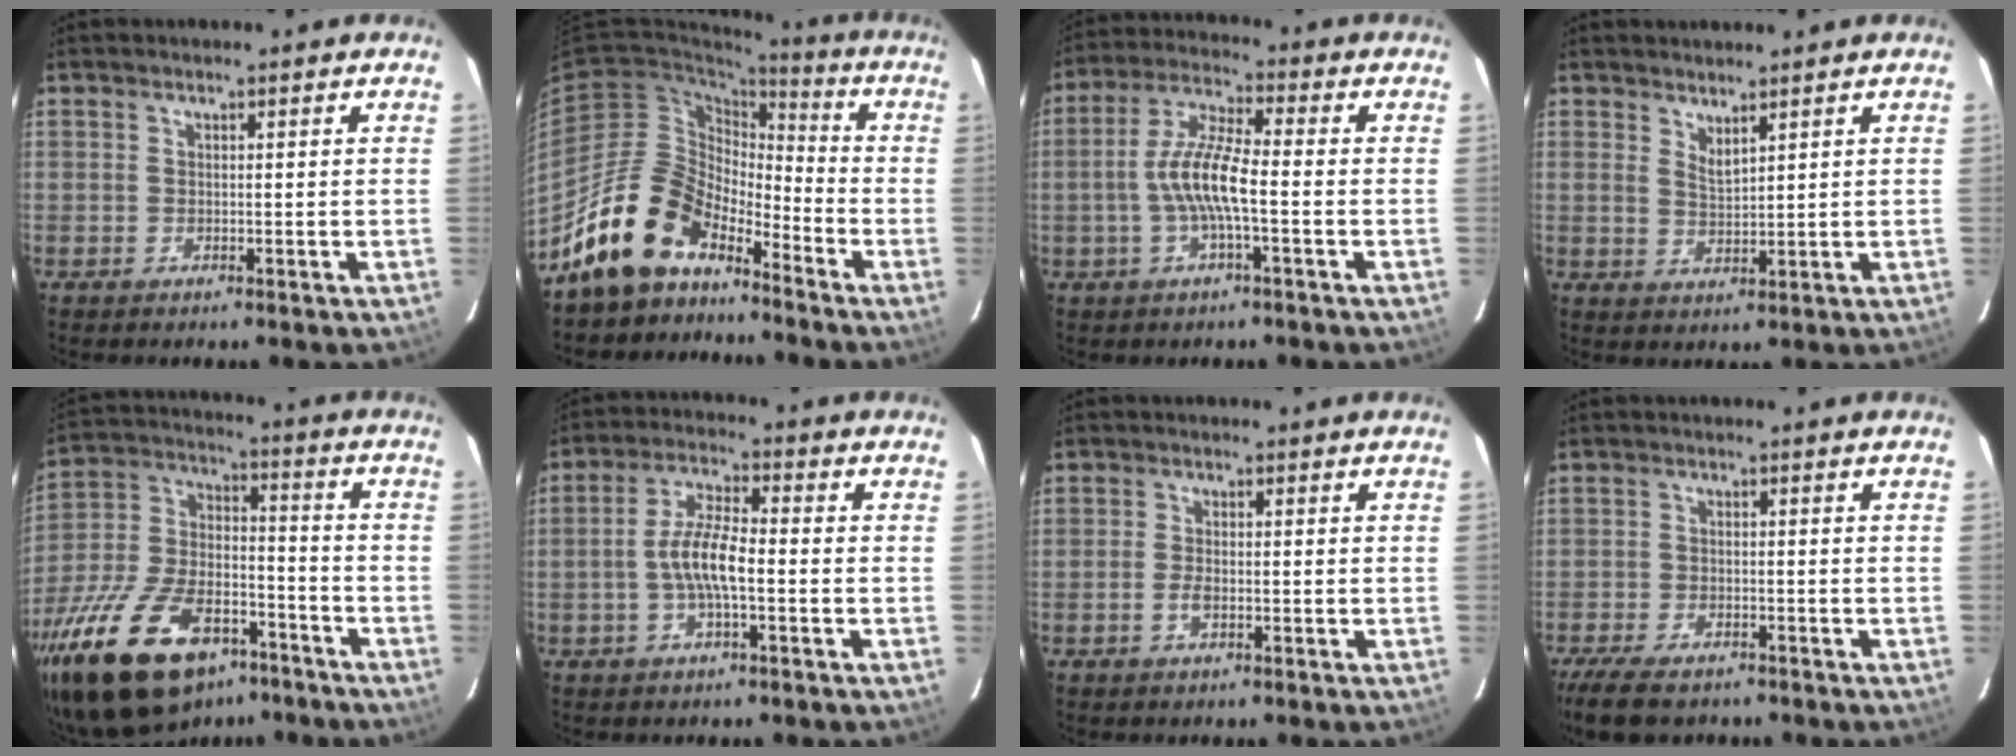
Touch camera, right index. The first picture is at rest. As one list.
[{"total": 14.9, "force": [-11.4, 7.6, 6.0], "torque": [-0.124, 0.021, -0.203]}, {"total": 9.0, "force": [-1.9, 1.4, 8.7], "torque": [-0.185, 0.007, -0.038]}, {"total": 2.6, "force": [2.2, 0.5, 1.4], "torque": [-0.025, -0.003, 0.037]}, {"total": 28.0, "force": [-18.0, 13.6, 16.6], "torque": [-0.340, -0.010, -0.287]}, {"total": 7.3, "force": [-1.7, 1.7, 6.9], "torque": [-0.140, 0.009, -0.034]}, {"total": 2.3, "force": [-0.9, 1.1, 1.8], "torque": [-0.040, 0.001, -0.018]}, {"total": 8.8, "force": [-6.9, 3.2, 4.4], "torque": [-0.116, -0.024, -0.123]}]